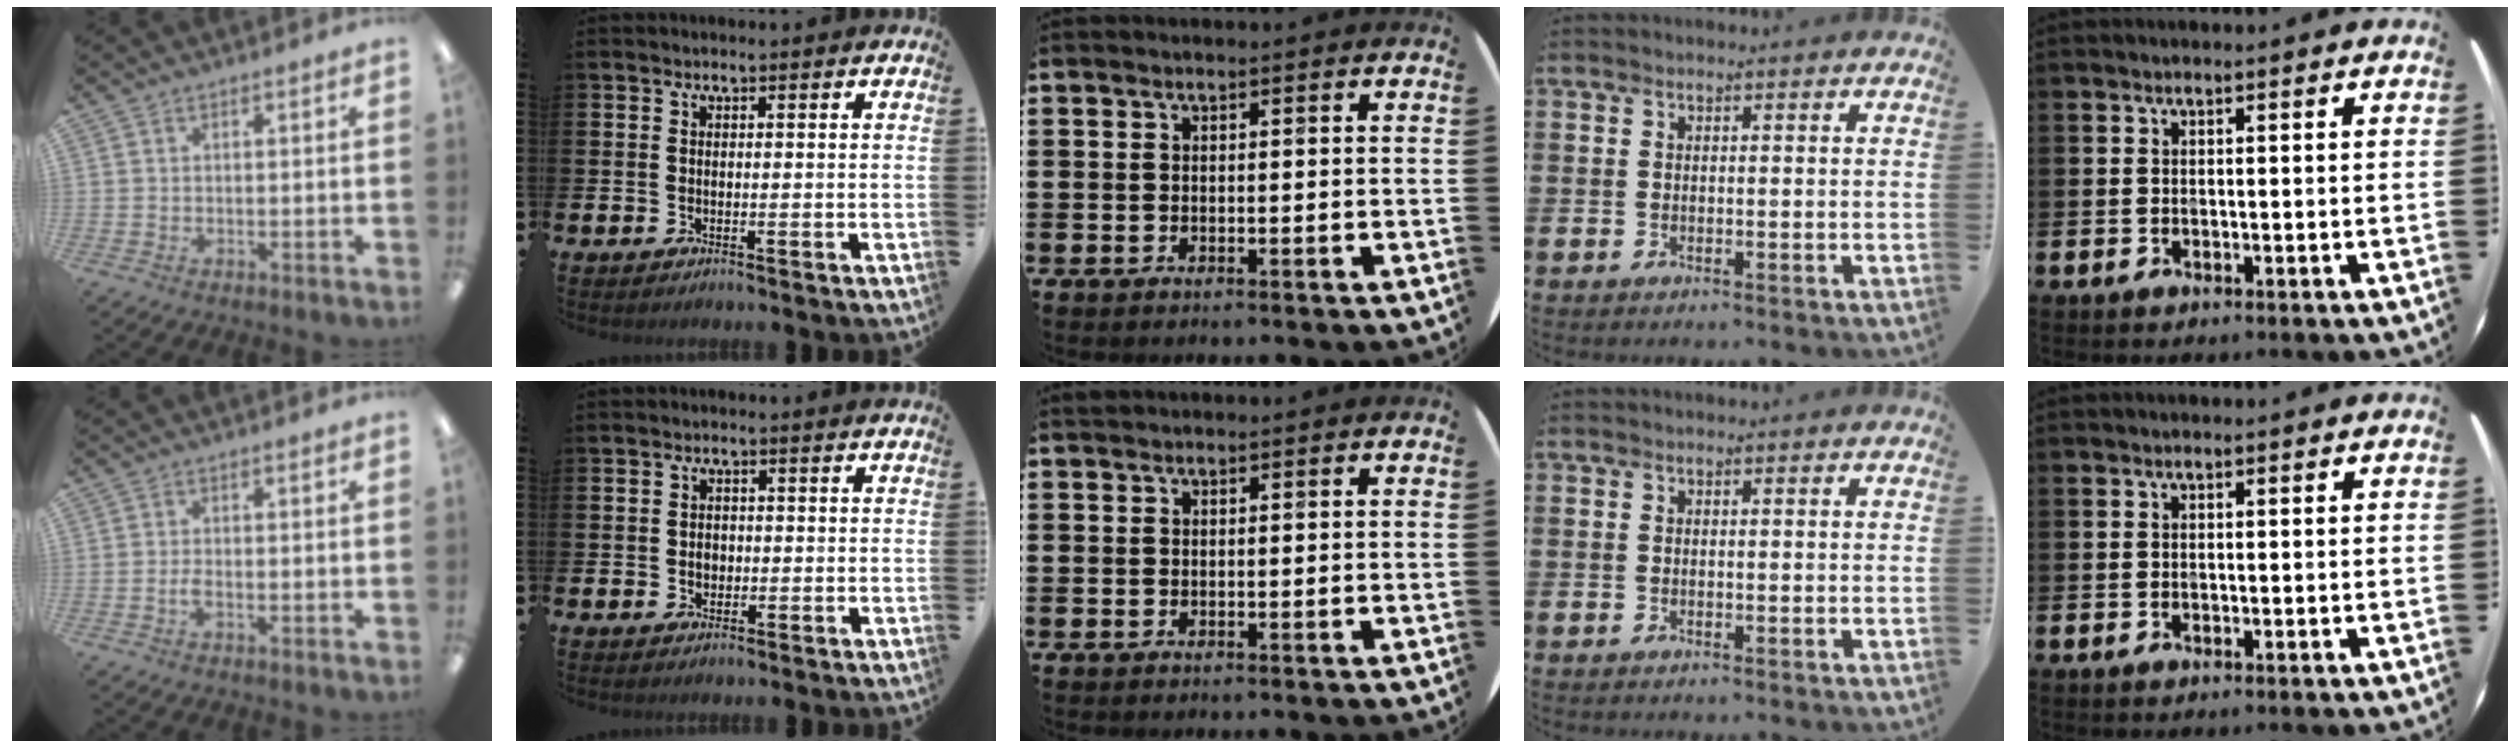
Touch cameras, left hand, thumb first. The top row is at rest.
{"thumb": {"total": 1.8, "force": [-0.5, 0.5, 1.6], "torque": [-0.028, 0.002, -0.010]}, "index": {"total": 1.6, "force": [-0.1, 1.4, 0.8], "torque": [-0.002, 0.001, -0.007]}}